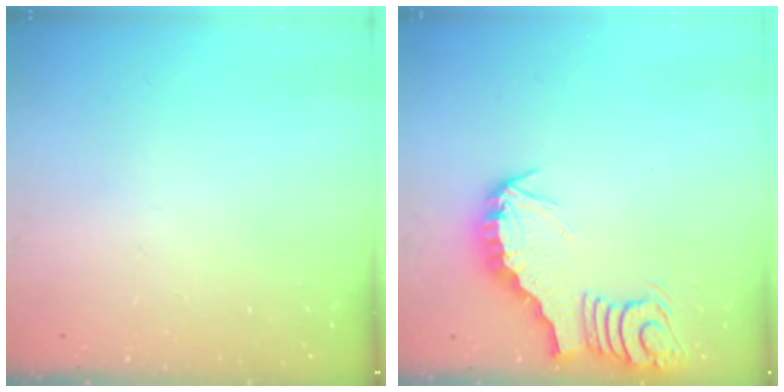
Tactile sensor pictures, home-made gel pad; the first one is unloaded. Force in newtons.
{"total": 3.4, "press": 3.3, "slide": 0.4}